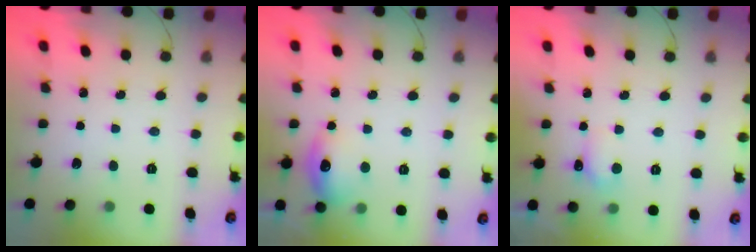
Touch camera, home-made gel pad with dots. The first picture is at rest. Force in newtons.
{"total": 11.4, "press": 11.4, "slide": 0.7}
{"total": 5.1, "press": 4.9, "slide": 1.3}